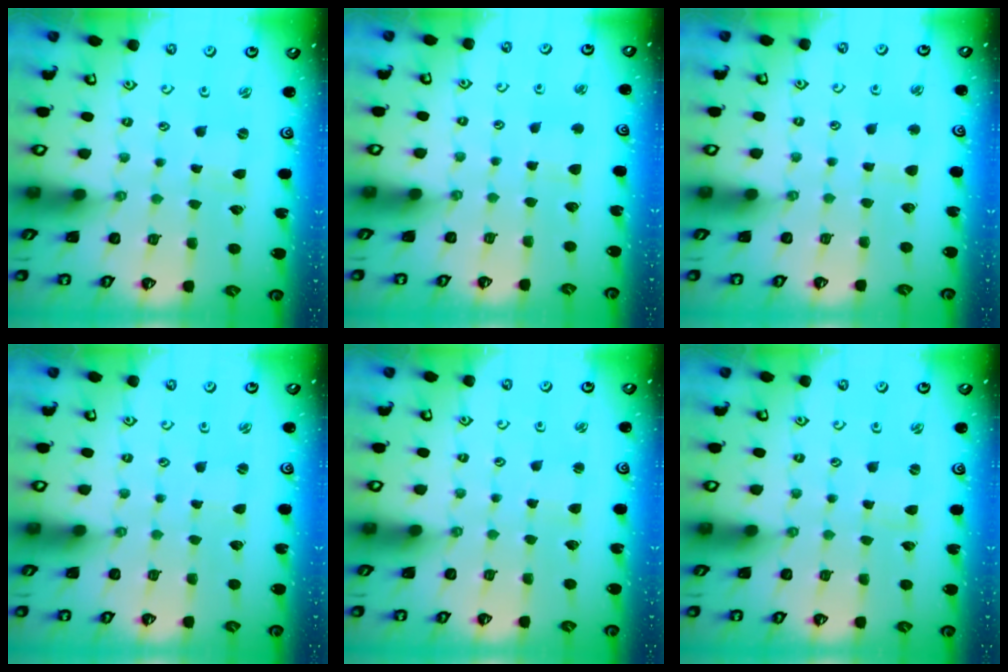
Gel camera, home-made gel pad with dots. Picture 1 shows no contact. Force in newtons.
{"total": 3.2, "press": 3.2, "slide": 0.4}
{"total": 2.8, "press": 2.7, "slide": 0.4}
{"total": 0.0}
{"total": 1.9, "press": 1.9, "slide": 0.2}
{"total": 0.6, "press": 0.6, "slide": 0.0}